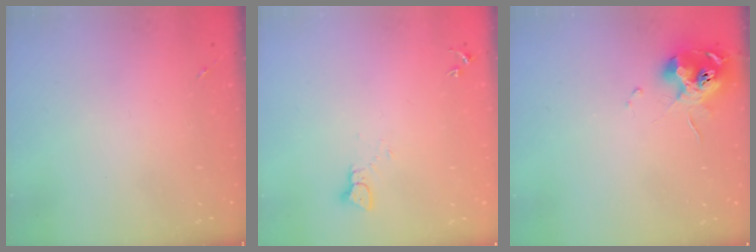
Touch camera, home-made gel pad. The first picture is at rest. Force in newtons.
{"total": 2.4, "press": 2.4, "slide": 0.2}
{"total": 13.5, "press": 13.5, "slide": 1.2}